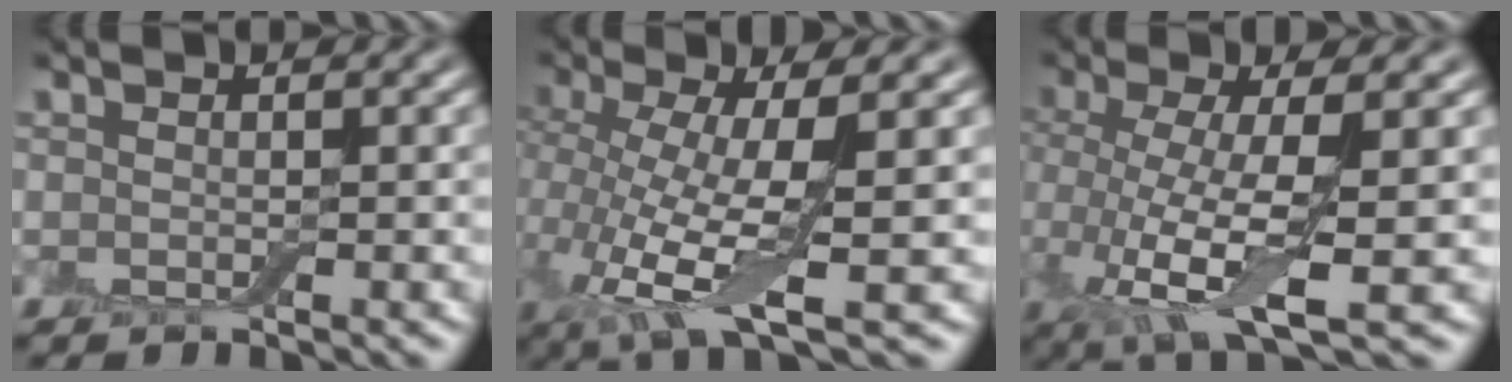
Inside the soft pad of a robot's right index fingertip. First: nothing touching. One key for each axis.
{"total": 7.1, "fx": -0.6, "fy": 2.0, "fz": 6.8, "tx": -0.137, "ty": -0.007, "tz": -0.008}
{"total": 7.1, "fx": -0.8, "fy": 2.2, "fz": 6.7, "tx": -0.125, "ty": -0.011, "tz": -0.011}